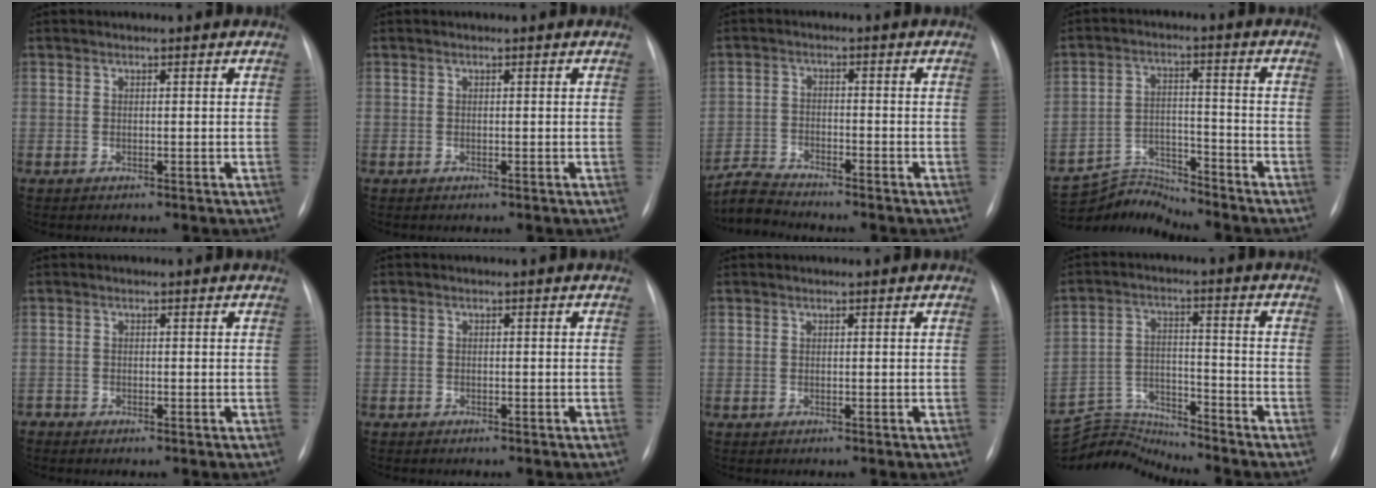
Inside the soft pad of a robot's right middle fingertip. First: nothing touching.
{"total": 0.0}
{"total": 2.2, "force": [-2.2, 0.0, 0.3], "torque": [-0.009, -0.008, -0.045]}
{"total": 7.0, "force": [-6.7, -0.6, -1.8], "torque": [0.026, 0.016, -0.120]}
{"total": 0.6, "force": [-0.5, 0.2, 0.0], "torque": [0.003, 0.001, -0.013]}
{"total": 1.0, "force": [-0.7, 0.6, 0.3], "torque": [-0.002, 0.003, -0.008]}
{"total": 0.0}
{"total": 9.5, "force": [-9.4, -0.8, -1.3], "torque": [0.012, 0.029, -0.174]}